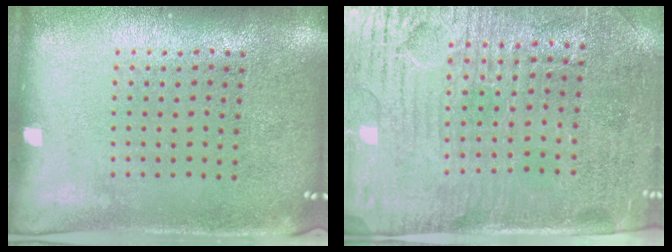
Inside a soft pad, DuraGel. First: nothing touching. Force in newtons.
{"total": 3.6, "press": 3.3, "slide": 1.4}